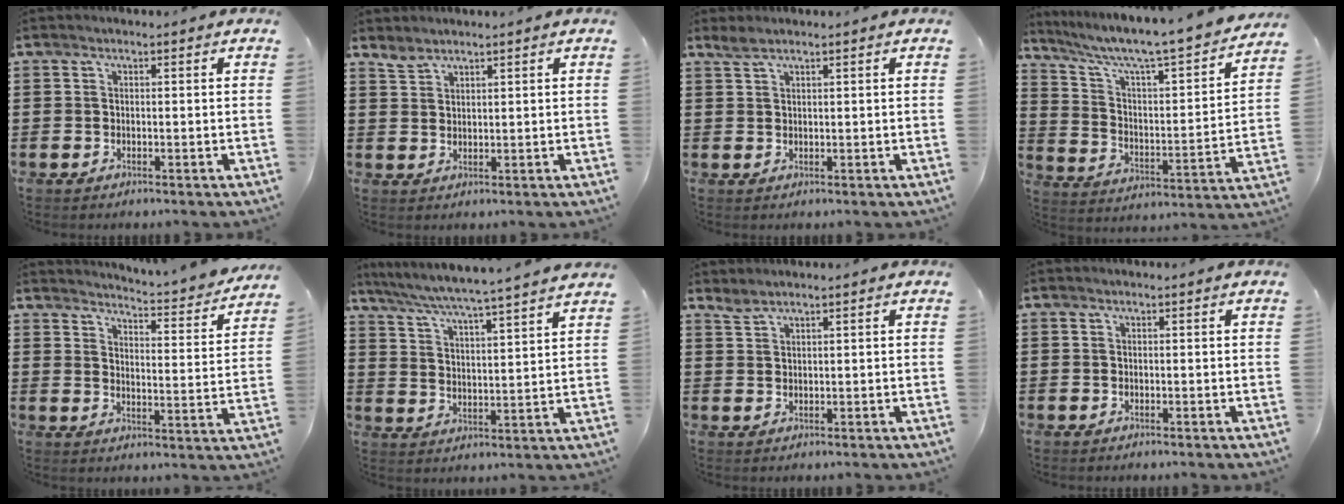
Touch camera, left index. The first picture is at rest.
{"total": 1.7, "force": [1.7, 0.3, 0.3], "torque": [-0.010, -0.001, 0.034]}
{"total": 1.5, "force": [1.2, 0.1, 0.9], "torque": [-0.019, 0.000, 0.022]}
{"total": 6.0, "force": [5.2, 0.3, 2.9], "torque": [-0.083, -0.052, 0.080]}
{"total": 3.6, "force": [3.4, -0.7, 0.7], "torque": [-0.021, -0.044, 0.046]}
{"total": 4.5, "force": [4.1, -1.1, 1.5], "torque": [-0.051, -0.037, 0.061]}
{"total": 1.4, "force": [1.4, -0.1, 0.5], "torque": [-0.013, -0.001, 0.027]}
{"total": 0.0}